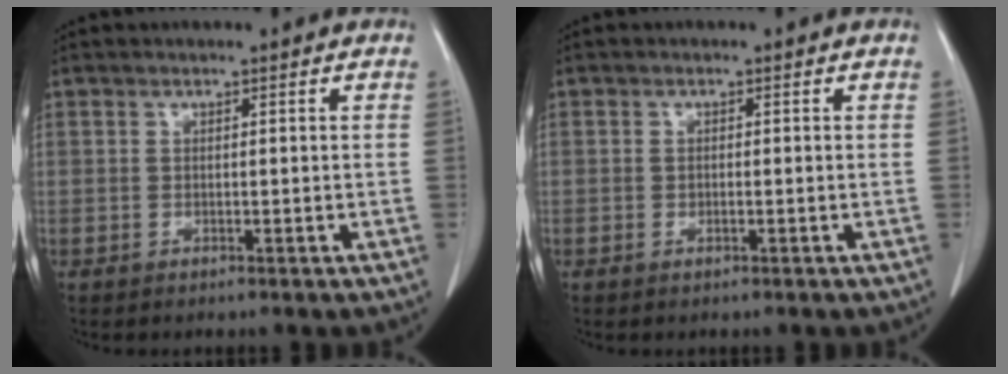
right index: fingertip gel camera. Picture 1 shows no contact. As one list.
[{"total": 0.6, "force": [-0.1, 0.2, 0.5], "torque": [-0.009, 0.001, 0.000]}]